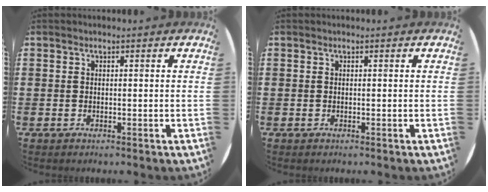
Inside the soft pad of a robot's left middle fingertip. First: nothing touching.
{"total": 0.0}